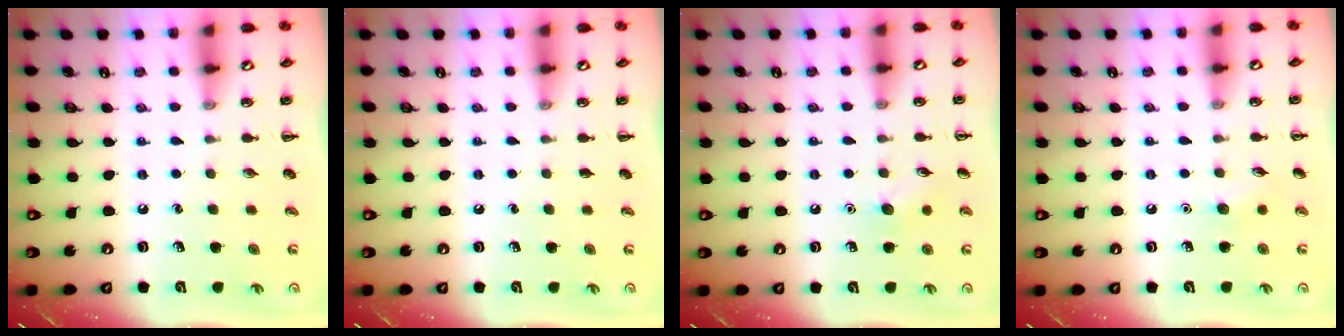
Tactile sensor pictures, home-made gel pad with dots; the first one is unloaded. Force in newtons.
{"total": 0.0}
{"total": 6.8, "press": 6.7, "slide": 1.4}
{"total": 5.3, "press": 5.0, "slide": 1.6}